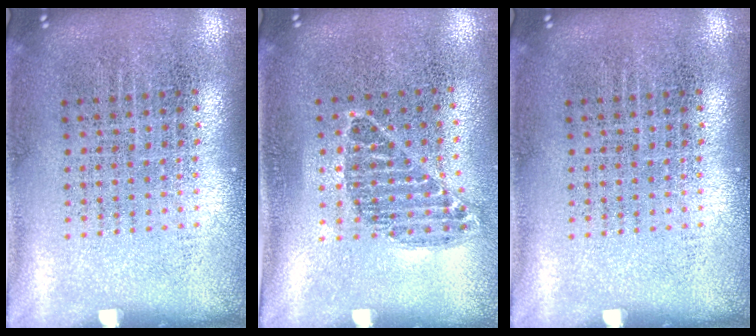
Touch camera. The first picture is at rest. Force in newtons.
{"total": 0.9, "press": 0.8, "slide": 0.5}
{"total": 0.0}